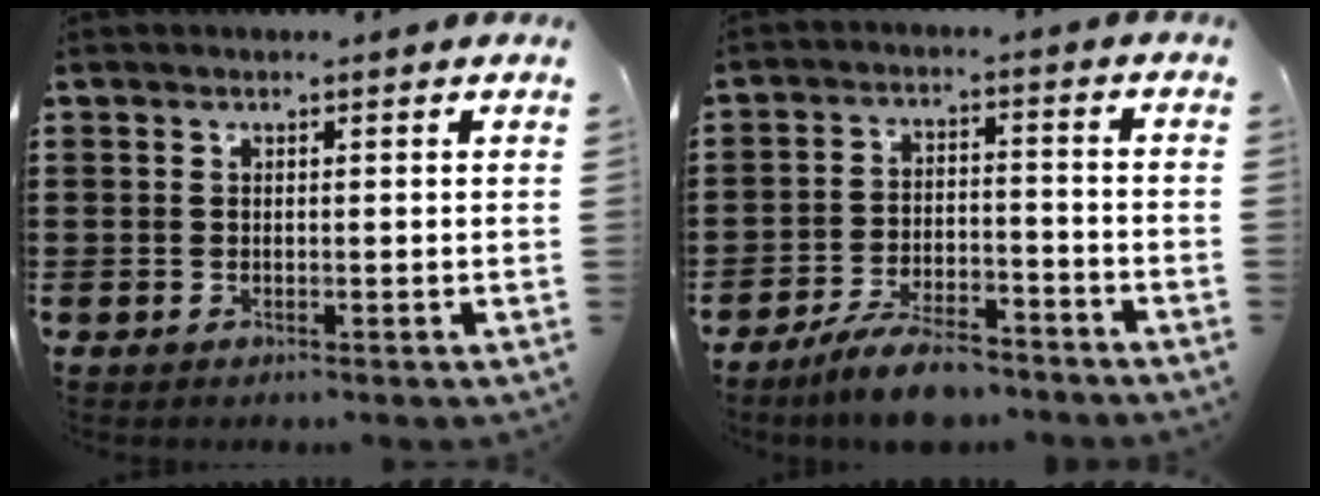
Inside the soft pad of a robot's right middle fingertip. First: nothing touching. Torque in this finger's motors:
{"motor_torque": [1.31, -0.83, 0.58, 0.12]}